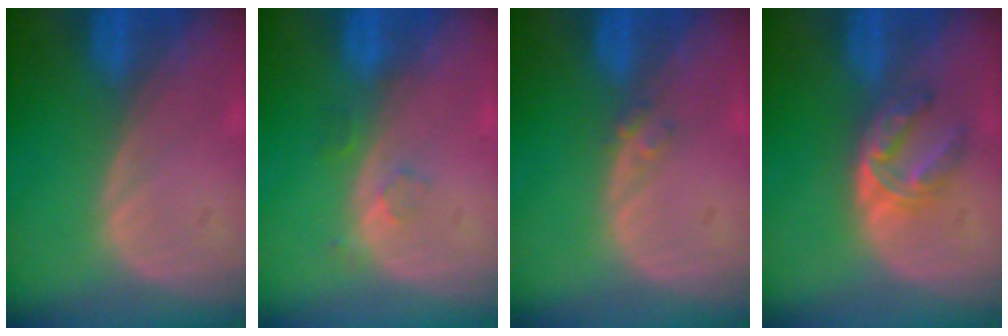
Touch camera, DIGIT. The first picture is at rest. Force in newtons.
{"total": 1.7, "press": 1.7, "slide": 0.2}
{"total": 1.4, "press": 1.2, "slide": 0.7}
{"total": 6.0, "press": 4.8, "slide": 3.6}